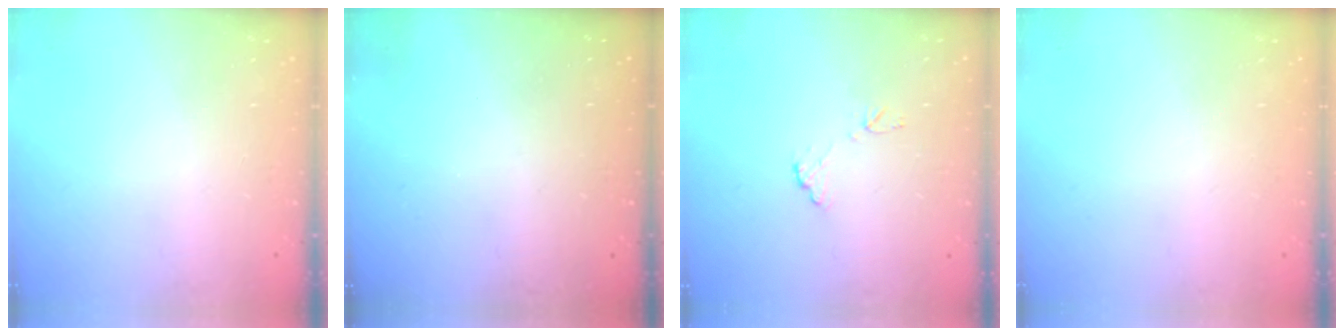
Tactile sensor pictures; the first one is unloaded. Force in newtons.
{"total": 3.2, "press": 3.2, "slide": 0.1}
{"total": 6.8, "press": 6.8, "slide": 0.4}
{"total": 0.0}